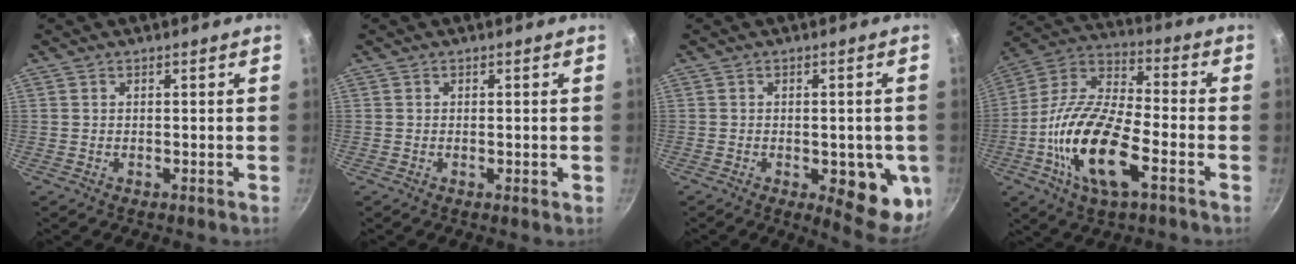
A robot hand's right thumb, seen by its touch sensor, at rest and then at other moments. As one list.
[{"total": 0.8, "force": [-0.2, 0.2, 0.7], "torque": [-0.011, -0.001, -0.004]}, {"total": 12.2, "force": [-3.0, 5.3, 10.5], "torque": [-0.091, -0.007, -0.032]}, {"total": 19.5, "force": [-6.6, 7.9, 16.5], "torque": [-0.319, 0.031, -0.141]}]